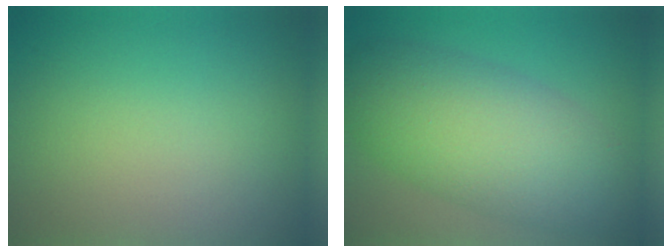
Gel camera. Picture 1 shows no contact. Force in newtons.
{"total": 8.9, "press": 8.9, "slide": 0.2}